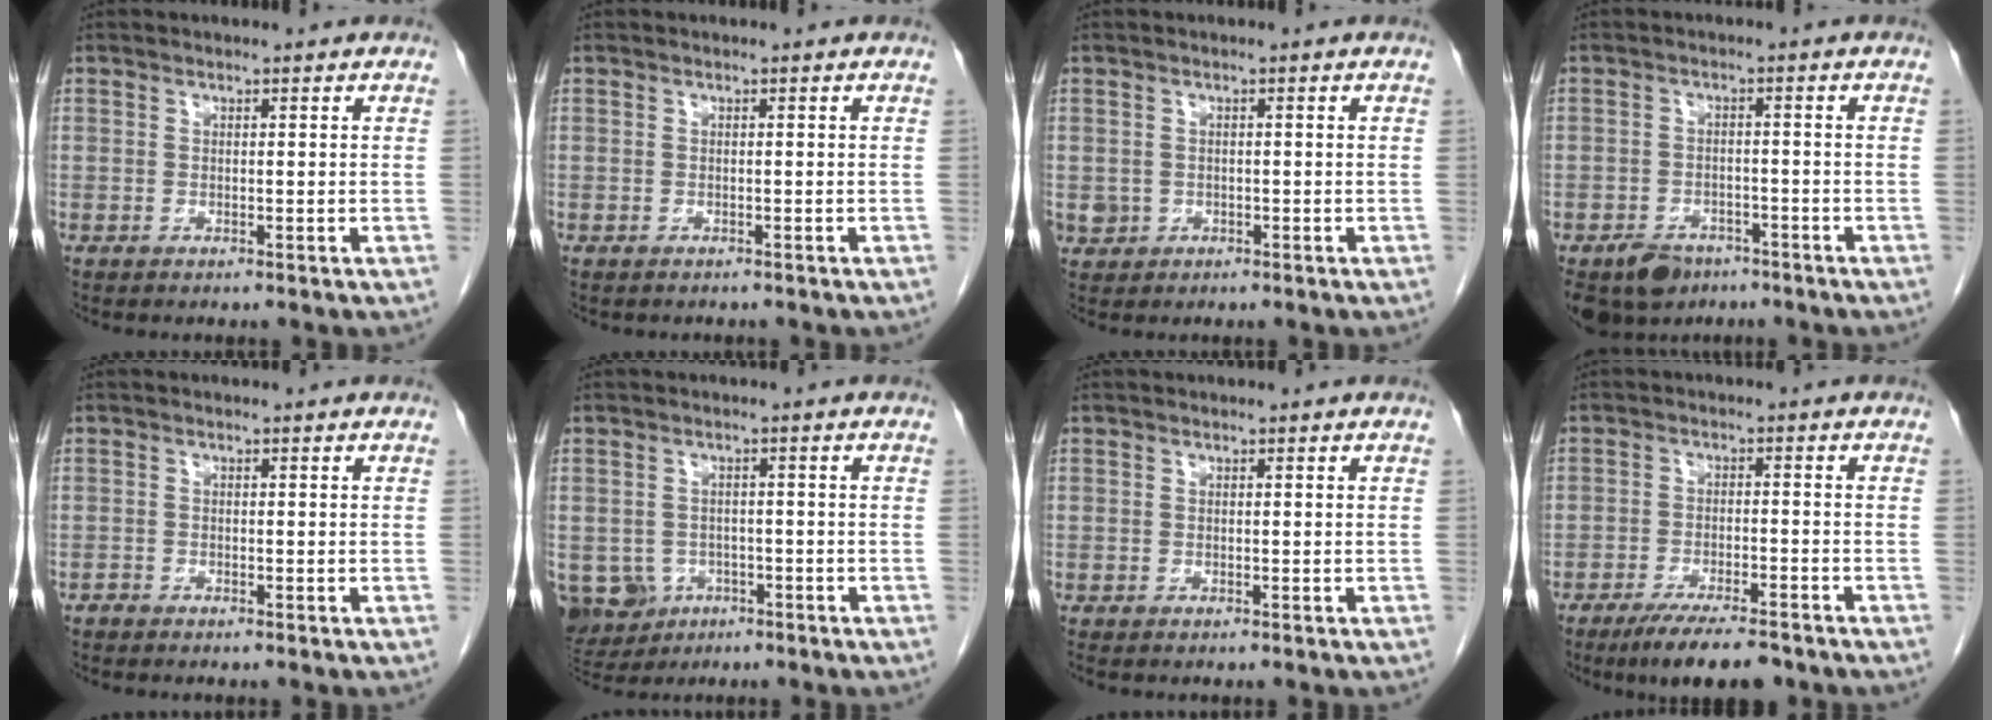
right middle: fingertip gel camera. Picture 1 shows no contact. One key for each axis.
{"total": 0.8, "fx": -0.7, "fy": 0.4, "fz": 0.1, "tx": -0.008, "ty": 0.001, "tz": -0.010}
{"total": 2.0, "fx": -0.4, "fy": 1.9, "fz": 0.3, "tx": -0.002, "ty": 0.006, "tz": 0.002}
{"total": 7.1, "fx": -5.1, "fy": 4.2, "fz": 2.4, "tx": -0.042, "ty": -0.002, "tz": -0.078}
{"total": 0.5, "fx": -0.5, "fy": 0.1, "fz": 0.0, "tx": -0.005, "ty": 0.000, "tz": -0.013}
{"total": 7.9, "fx": -3.8, "fy": 6.6, "fz": 2.4, "tx": -0.061, "ty": 0.002, "tz": -0.051}
{"total": 0.0}
{"total": 8.3, "fx": -6.5, "fy": 1.9, "fz": 4.8, "tx": -0.072, "ty": -0.014, "tz": -0.105}